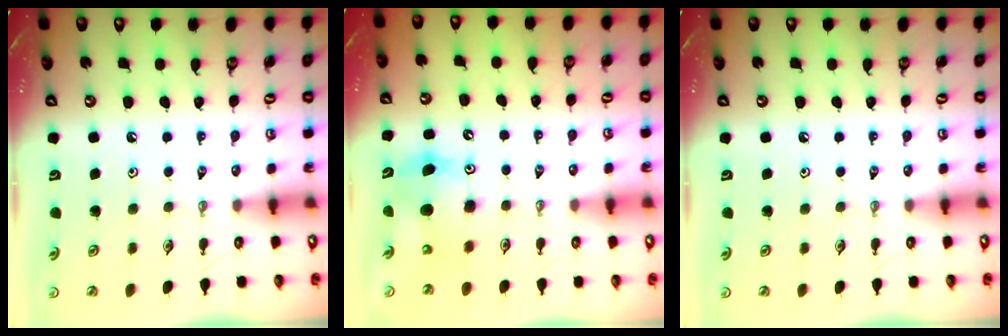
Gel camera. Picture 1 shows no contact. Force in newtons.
{"total": 8.5, "press": 8.4, "slide": 0.5}
{"total": 0.0}